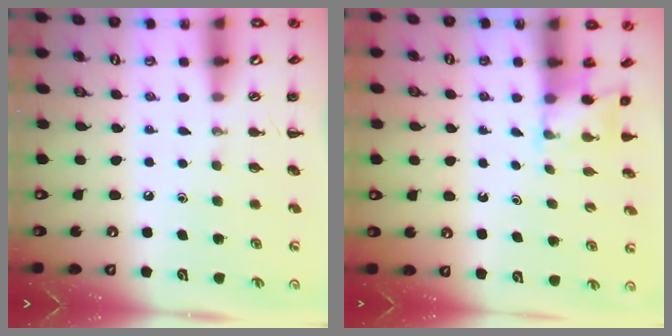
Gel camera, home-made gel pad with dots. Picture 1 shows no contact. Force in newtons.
{"total": 2.3, "press": 2.2, "slide": 0.7}